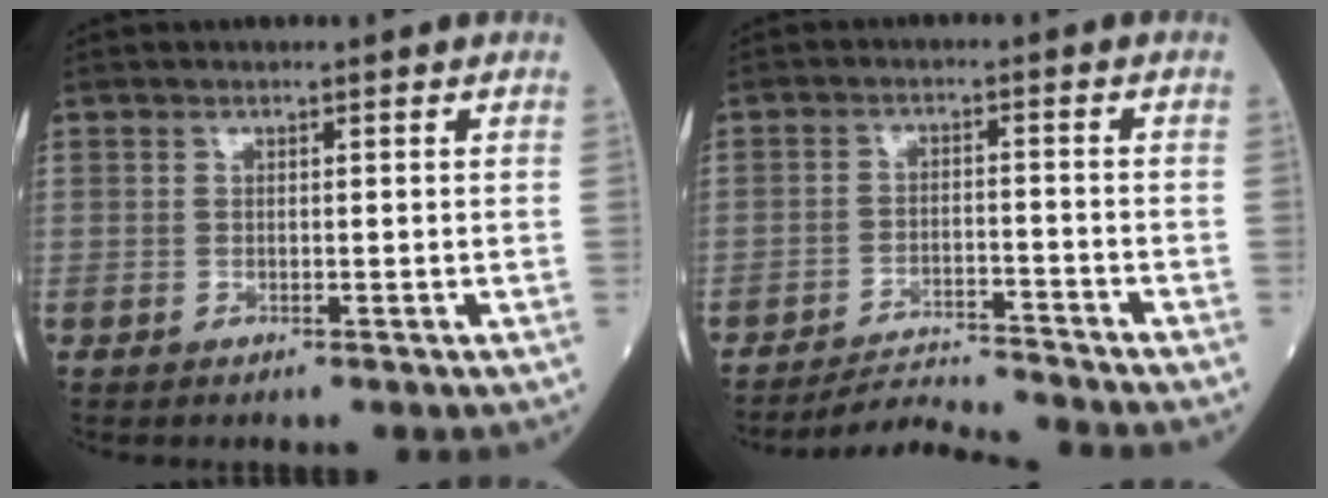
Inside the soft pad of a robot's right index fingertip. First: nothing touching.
{"total": 6.9, "force": [-6.5, -2.0, -0.3], "torque": [-0.002, -0.006, -0.116]}